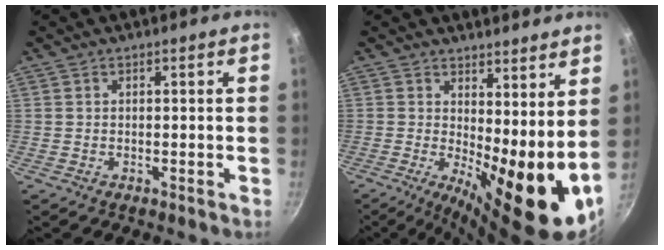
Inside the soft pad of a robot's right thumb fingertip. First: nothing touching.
{"total": 12.9, "force": [1.2, 4.4, 12.0], "torque": [-0.159, -0.014, 0.023]}